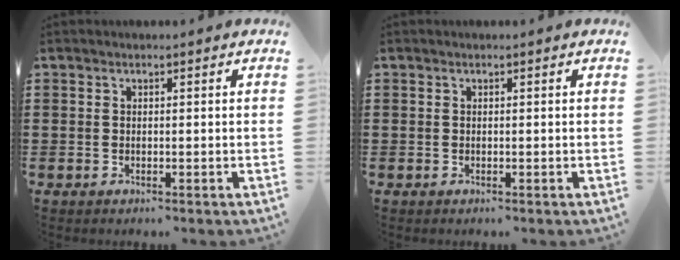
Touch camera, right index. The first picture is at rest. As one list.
[{"total": 0.0}]